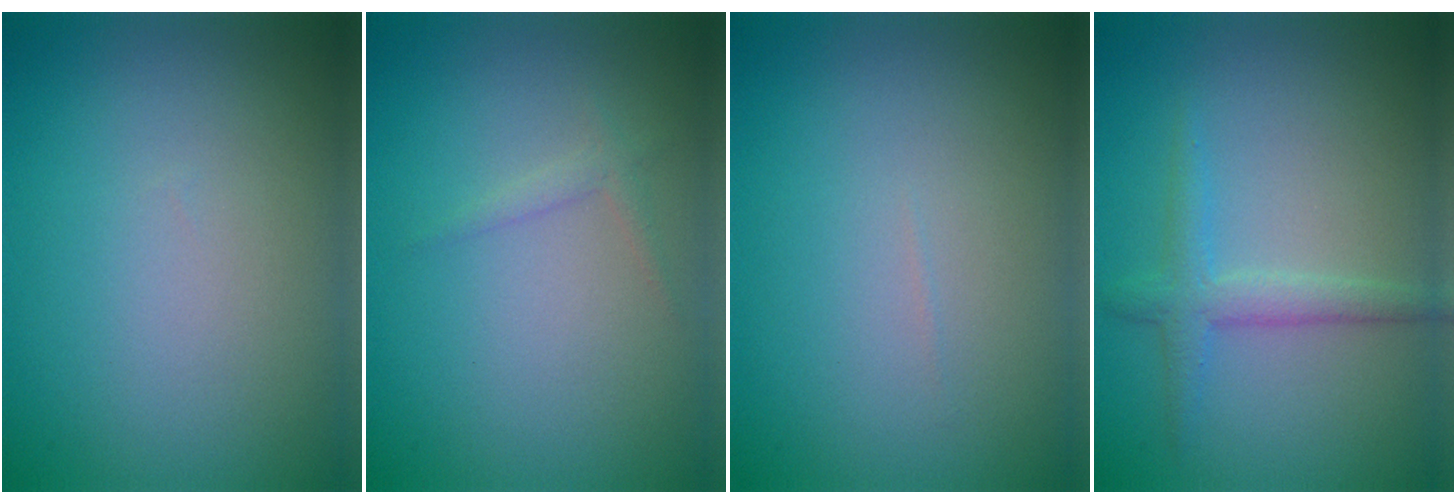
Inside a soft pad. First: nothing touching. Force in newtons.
{"total": 0.9, "press": 0.9, "slide": 0.1}
{"total": 0.0}
{"total": 2.4, "press": 2.4, "slide": 0.2}